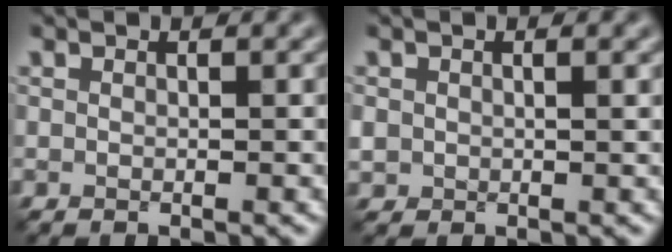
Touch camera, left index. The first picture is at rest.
{"total": 1.6, "force": [0.5, 1.3, 0.9], "torque": [-0.021, -0.005, 0.012]}